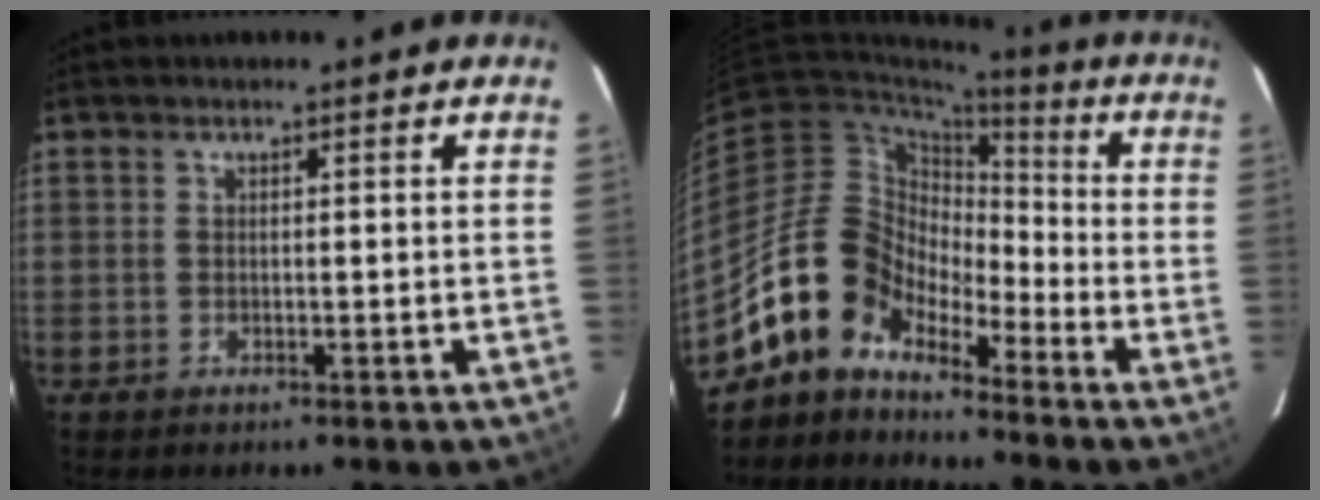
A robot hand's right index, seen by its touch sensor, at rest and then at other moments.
{"total": 11.5, "force": [-9.1, 6.4, 3.1], "torque": [-0.058, 0.038, -0.182]}